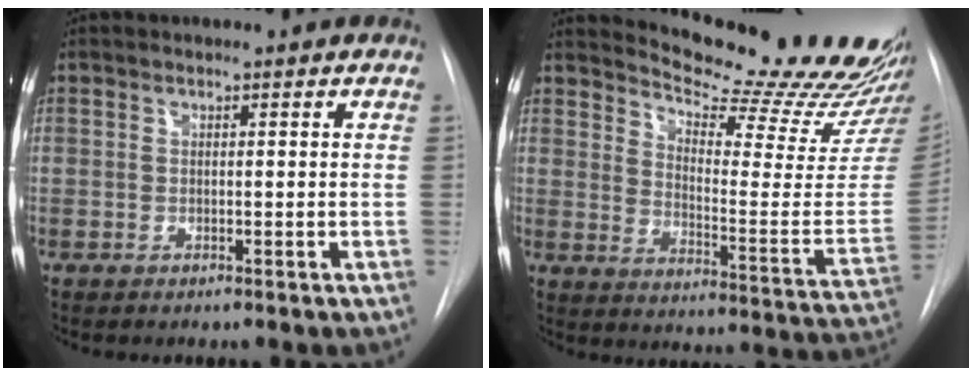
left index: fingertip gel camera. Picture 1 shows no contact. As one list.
[{"total": 22.8, "force": [21.5, 0.8, 7.6], "torque": [-0.110, -0.141, 0.266]}]